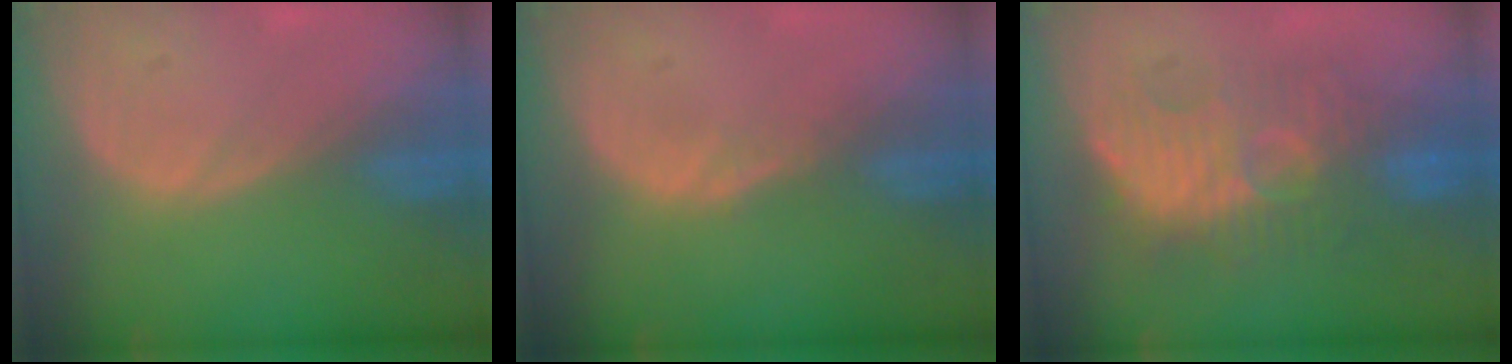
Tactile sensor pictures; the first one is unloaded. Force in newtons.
{"total": 1.0, "press": 1.0, "slide": 0.1}
{"total": 9.8, "press": 9.8, "slide": 0.8}